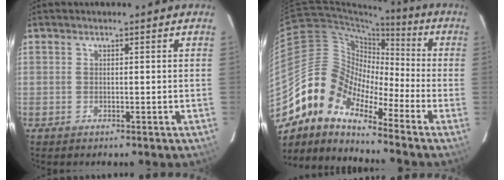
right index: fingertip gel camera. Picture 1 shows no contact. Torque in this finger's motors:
{"motor_torque": [1.12, -1.01, 0.84, 0.13]}